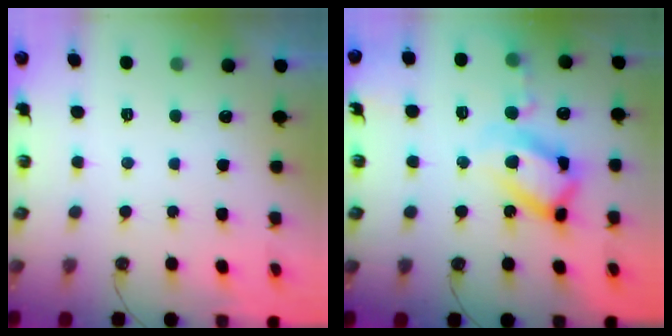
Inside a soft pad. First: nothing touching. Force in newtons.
{"total": 18.3, "press": 18.3, "slide": 1.1}